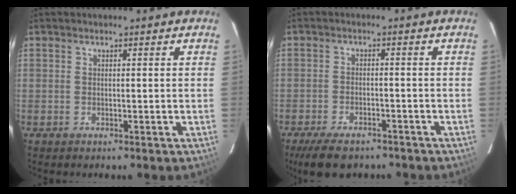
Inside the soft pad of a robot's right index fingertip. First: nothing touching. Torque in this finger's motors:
{"motor_torque": [0.72, -0.68, 0.33, 0.04]}